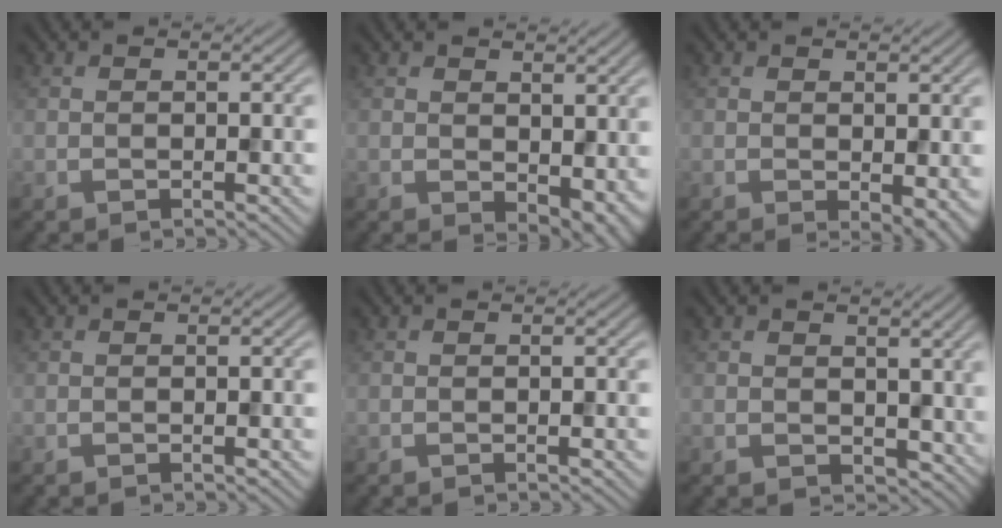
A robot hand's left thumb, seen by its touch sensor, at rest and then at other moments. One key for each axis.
{"total": 5.2, "fx": 0.6, "fy": 3.5, "fz": 3.9, "tx": -0.062, "ty": -0.022, "tz": 0.023}
{"total": 3.3, "fx": -0.5, "fy": 1.7, "fz": 2.8, "tx": -0.037, "ty": -0.009, "tz": -0.003}
{"total": 0.0}
{"total": 0.0}
{"total": 4.2, "fx": 1.0, "fy": 3.1, "fz": 2.6, "tx": -0.057, "ty": -0.013, "tz": 0.020}